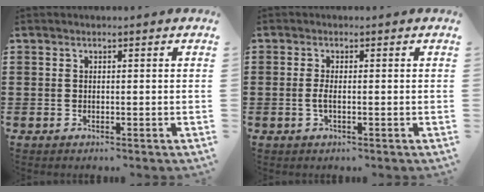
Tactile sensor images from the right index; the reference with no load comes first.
{"total": 2.0, "force": [-0.4, 0.3, 1.9], "torque": [-0.044, -0.004, -0.011]}